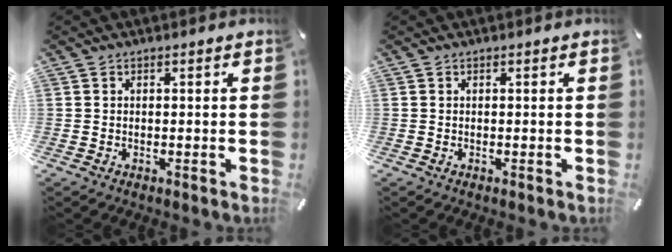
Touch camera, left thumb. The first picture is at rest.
{"total": 0.0}